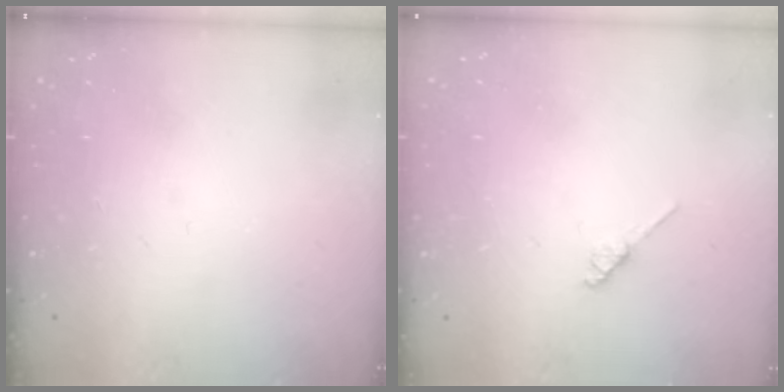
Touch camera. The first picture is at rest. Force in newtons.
{"total": 2.0, "press": 1.9, "slide": 0.3}